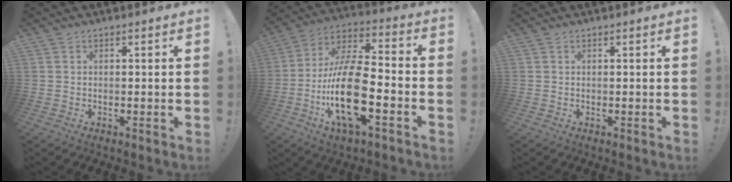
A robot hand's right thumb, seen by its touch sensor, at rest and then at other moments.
{"total": 22.4, "force": [-6.4, 9.1, 19.5], "torque": [-0.379, 0.026, -0.109]}
{"total": 0.0}